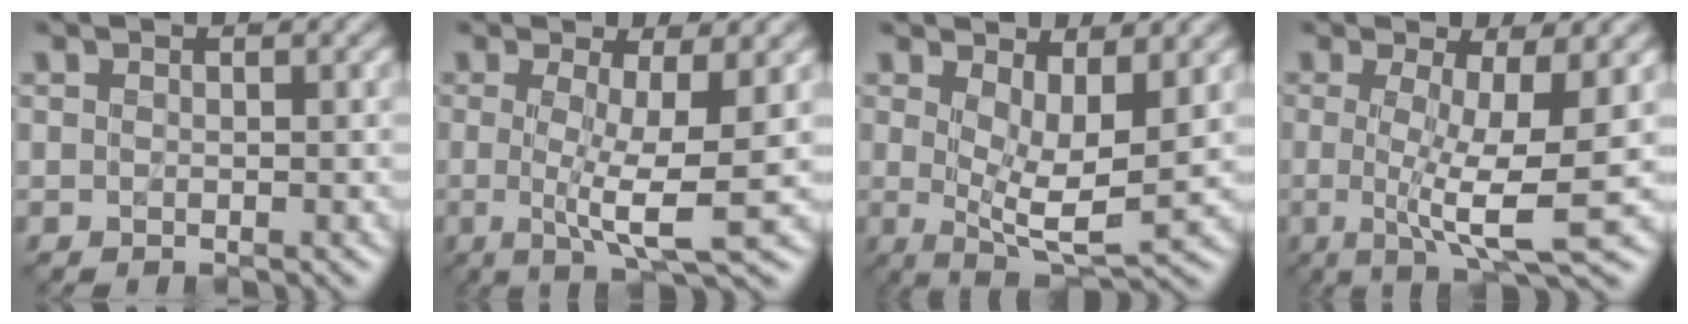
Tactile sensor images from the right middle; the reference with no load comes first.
{"total": 4.3, "force": [-0.3, 0.0, 4.3], "torque": [-0.075, -0.009, -0.008]}
{"total": 4.6, "force": [1.0, 1.4, 4.3], "torque": [-0.081, -0.017, 0.021]}
{"total": 5.4, "force": [-0.5, 0.3, 5.4], "torque": [-0.090, -0.010, -0.012]}